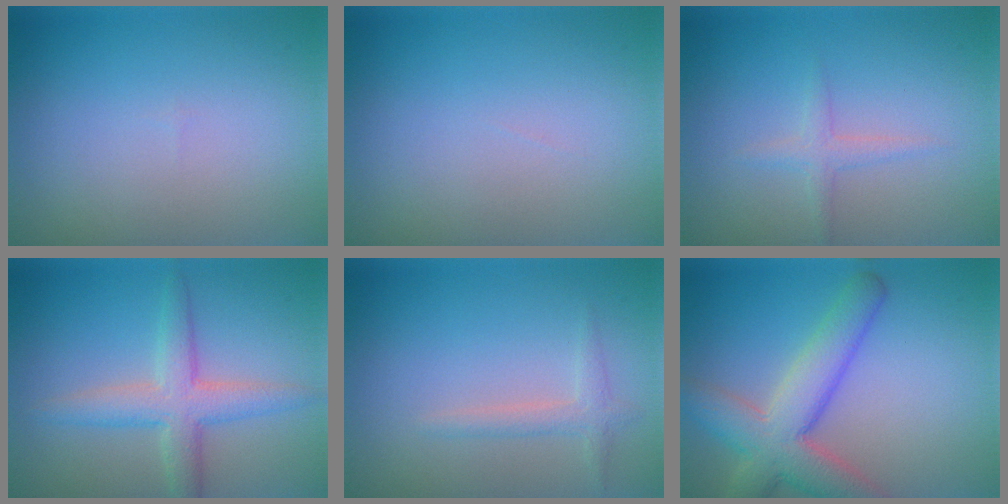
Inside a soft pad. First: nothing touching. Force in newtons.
{"total": 0.0}
{"total": 1.4, "press": 1.4, "slide": 0.0}
{"total": 4.1, "press": 4.1, "slide": 0.1}
{"total": 1.5, "press": 1.5, "slide": 0.0}
{"total": 6.9, "press": 6.9, "slide": 0.3}